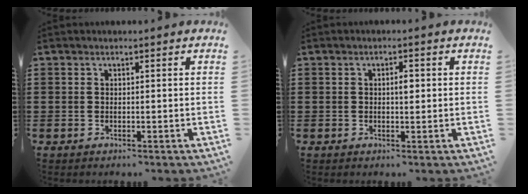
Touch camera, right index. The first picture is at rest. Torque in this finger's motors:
{"motor_torque": [0.43, -0.23, 0.06, 0.06]}